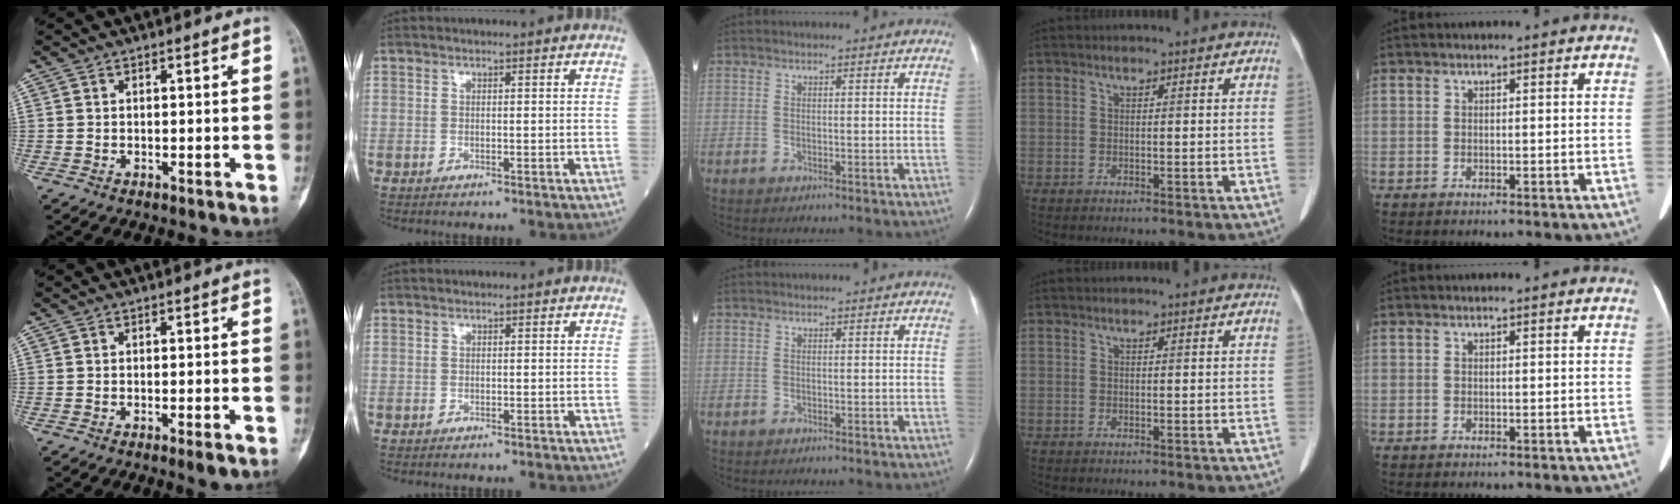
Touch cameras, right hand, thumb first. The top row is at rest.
{"thumb": {"total": 2.1, "force": [-1.0, 0.2, 1.8], "torque": [-0.029, -0.004, -0.016]}}